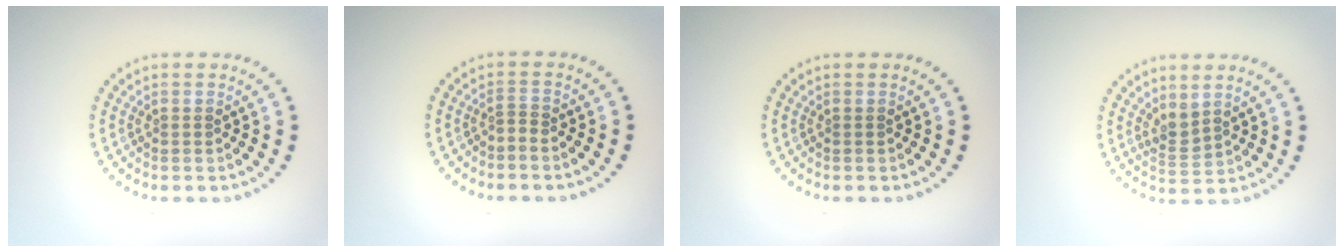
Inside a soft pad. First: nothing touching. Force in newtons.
{"total": 0.6, "press": 0.0, "slide": 0.6}
{"total": 0.0}
{"total": 1.7, "press": 1.4, "slide": 0.9}